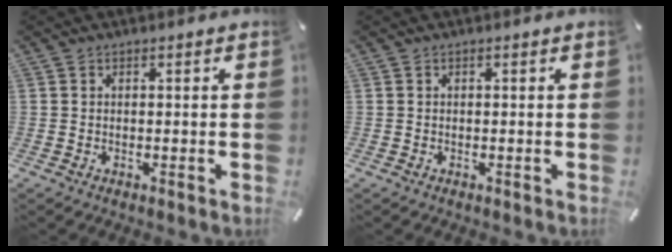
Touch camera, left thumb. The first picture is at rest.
{"total": 0.0}